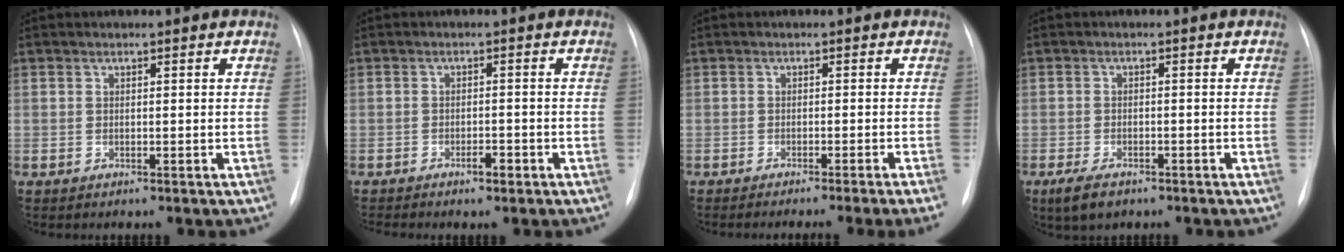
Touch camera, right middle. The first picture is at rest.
{"total": 2.3, "force": [-1.6, 0.6, 1.5], "torque": [-0.023, 0.001, -0.024]}
{"total": 8.2, "force": [-6.8, -1.9, 4.3], "torque": [-0.021, -0.012, -0.091]}
{"total": 4.2, "force": [-2.8, 1.9, 2.5], "torque": [-0.055, -0.008, -0.042]}